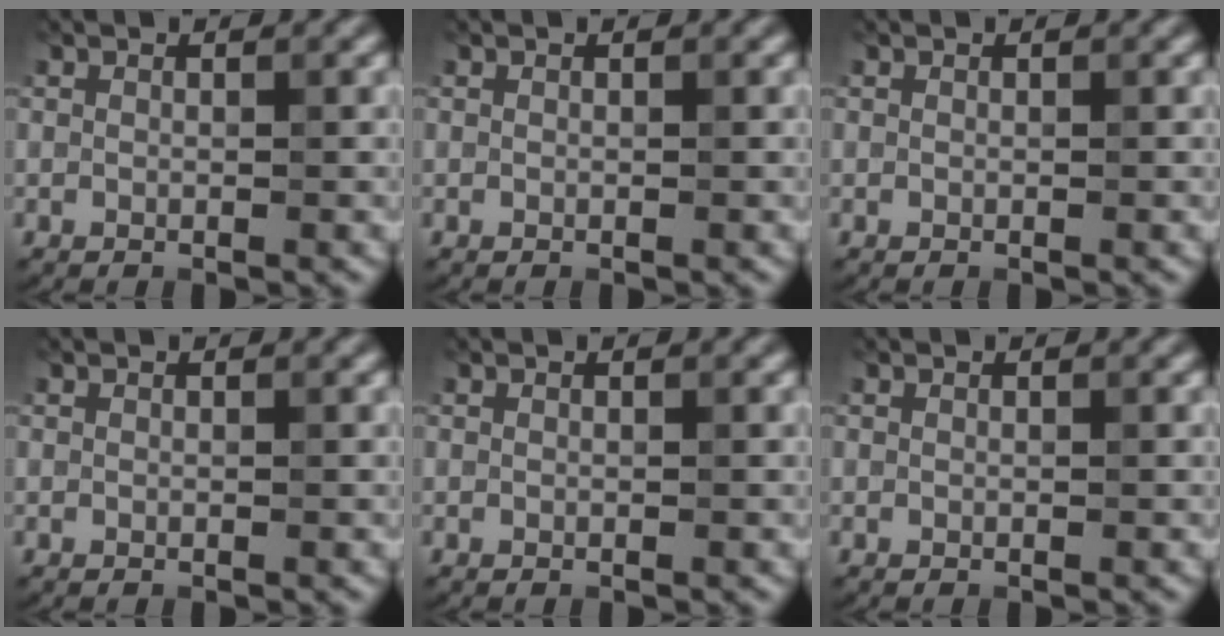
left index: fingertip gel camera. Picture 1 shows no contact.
{"total": 0.0}
{"total": 0.0}
{"total": 0.0}
{"total": 0.0}
{"total": 0.0}